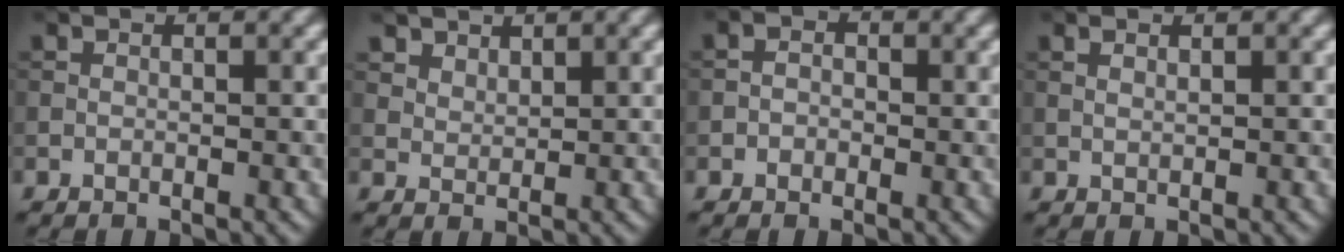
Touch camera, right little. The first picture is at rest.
{"total": 2.2, "force": [1.8, 1.2, 0.5], "torque": [-0.017, -0.015, 0.047]}
{"total": 1.2, "force": [-0.4, 1.0, 0.5], "torque": [-0.005, 0.000, -0.014]}
{"total": 0.7, "force": [0.4, 0.1, 0.5], "torque": [-0.012, 0.001, 0.009]}